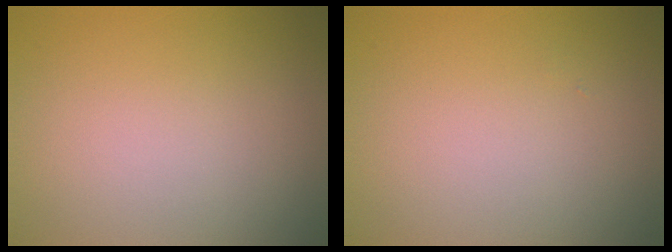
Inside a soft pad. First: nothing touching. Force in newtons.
{"total": 0.0}